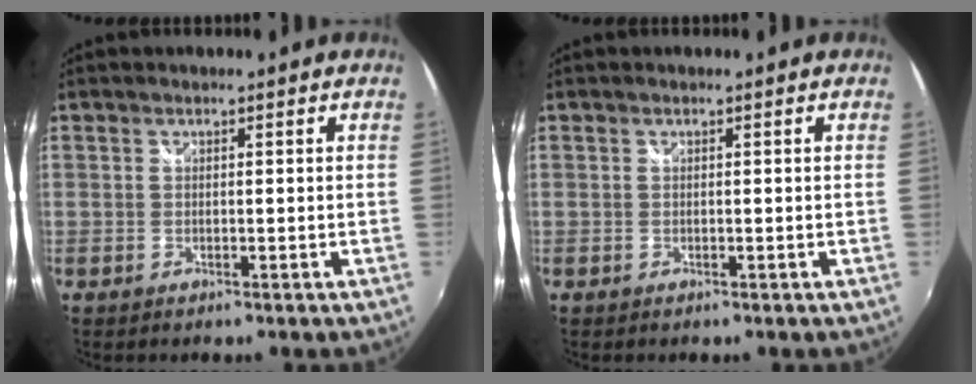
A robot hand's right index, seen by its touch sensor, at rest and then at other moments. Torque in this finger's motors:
{"motor_torque": [-0.01, 0.15, 0.00, 0.00]}